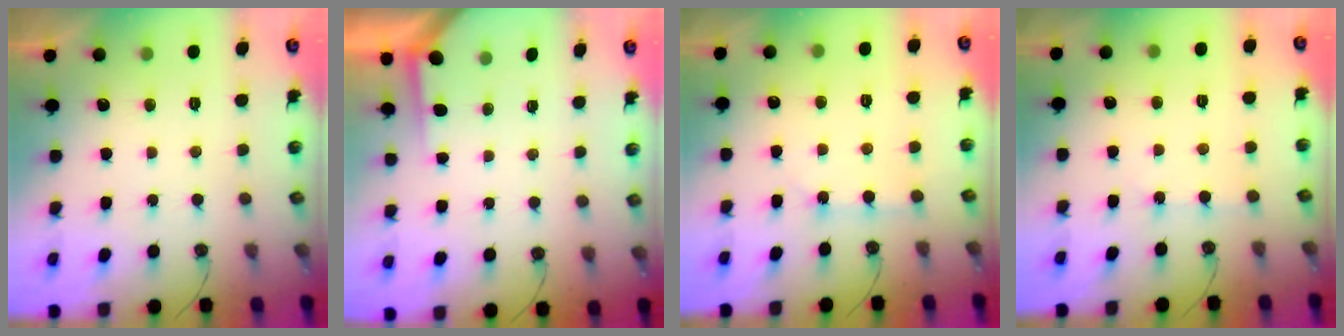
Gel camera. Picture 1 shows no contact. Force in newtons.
{"total": 2.2, "press": 2.2, "slide": 0.3}
{"total": 2.5, "press": 2.5, "slide": 0.3}
{"total": 1.8, "press": 1.8, "slide": 0.3}